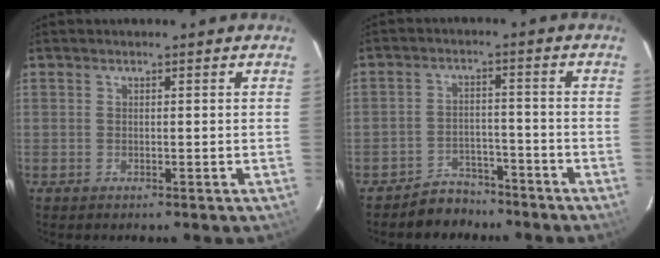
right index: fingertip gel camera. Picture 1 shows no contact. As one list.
[{"total": 6.1, "force": [-5.2, 3.3, 0.3], "torque": [-0.018, 0.021, -0.077]}]